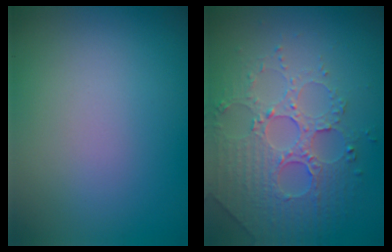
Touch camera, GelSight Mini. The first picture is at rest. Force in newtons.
{"total": 4.2, "press": 4.0, "slide": 1.3}